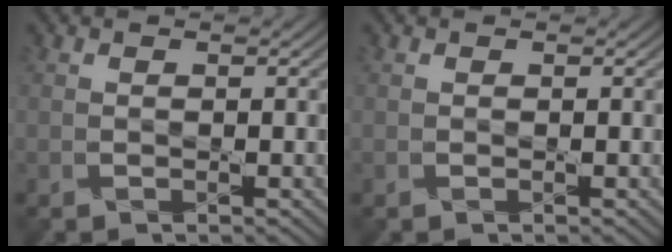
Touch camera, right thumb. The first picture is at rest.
{"total": 0.0}